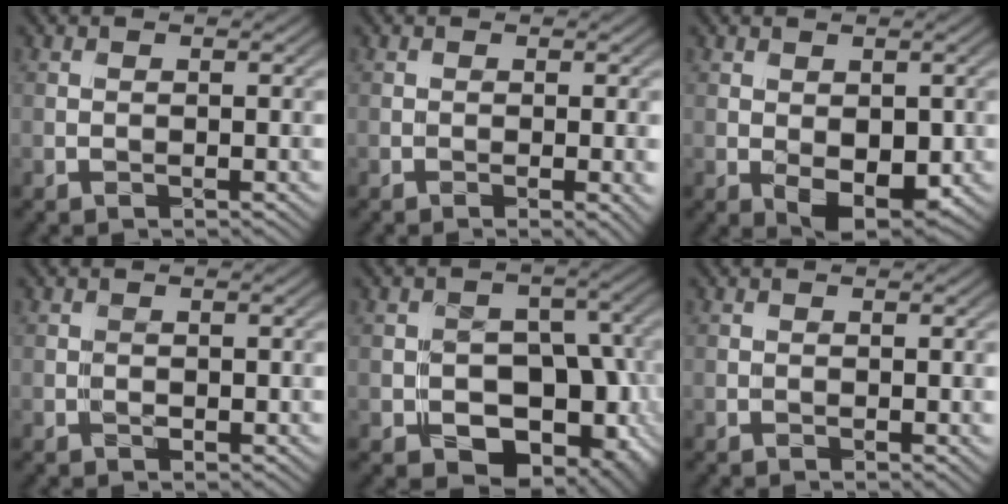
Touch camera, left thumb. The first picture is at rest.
{"total": 2.9, "force": [-0.9, 0.7, 2.6], "torque": [-0.032, -0.007, -0.008]}
{"total": 5.2, "force": [-1.3, 3.0, 4.0], "torque": [-0.072, -0.023, -0.007]}
{"total": 0.6, "force": [0.0, 0.6, 0.2], "torque": [0.003, -0.005, 0.005]}
{"total": 12.9, "force": [-5.2, 9.4, 7.2], "torque": [-0.081, -0.008, -0.069]}
{"total": 2.2, "force": [-0.3, 0.9, 2.0], "torque": [-0.025, -0.004, -0.002]}